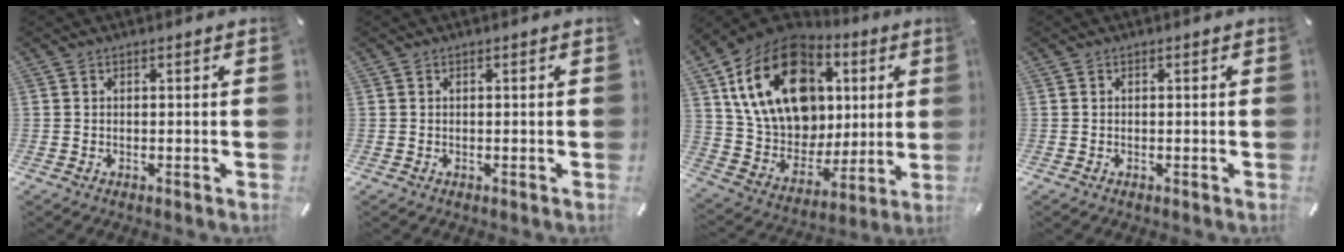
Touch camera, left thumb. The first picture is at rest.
{"total": 0.0}
{"total": 22.8, "force": [7.8, 16.5, 13.8], "torque": [-0.261, -0.024, 0.142]}
{"total": 0.0}